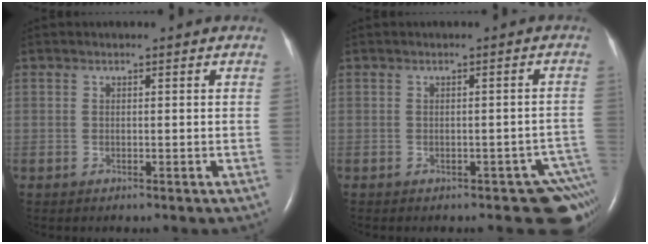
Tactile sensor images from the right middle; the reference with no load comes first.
{"total": 5.2, "force": [-3.8, 2.0, 3.0], "torque": [-0.012, 0.010, -0.042]}